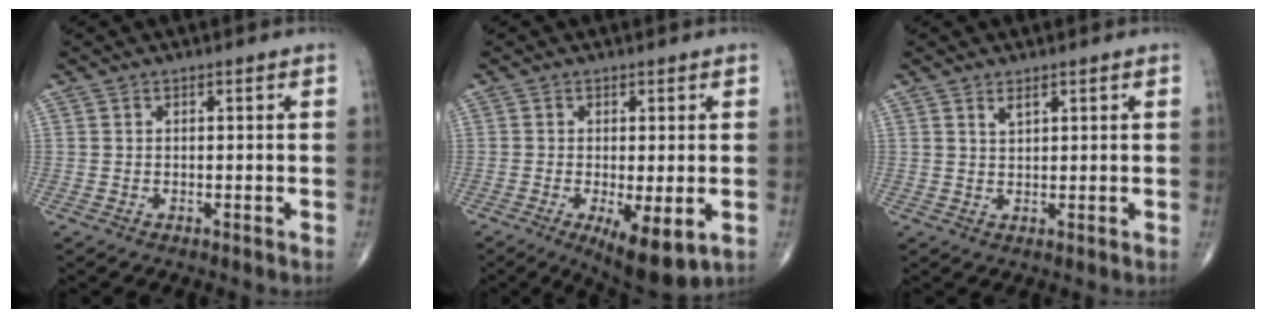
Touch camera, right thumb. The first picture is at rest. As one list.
[{"total": 8.9, "force": [-2.7, 3.0, 7.9], "torque": [-0.123, -0.022, -0.036]}, {"total": 1.7, "force": [1.2, 0.6, 1.1], "torque": [-0.018, -0.008, 0.024]}]